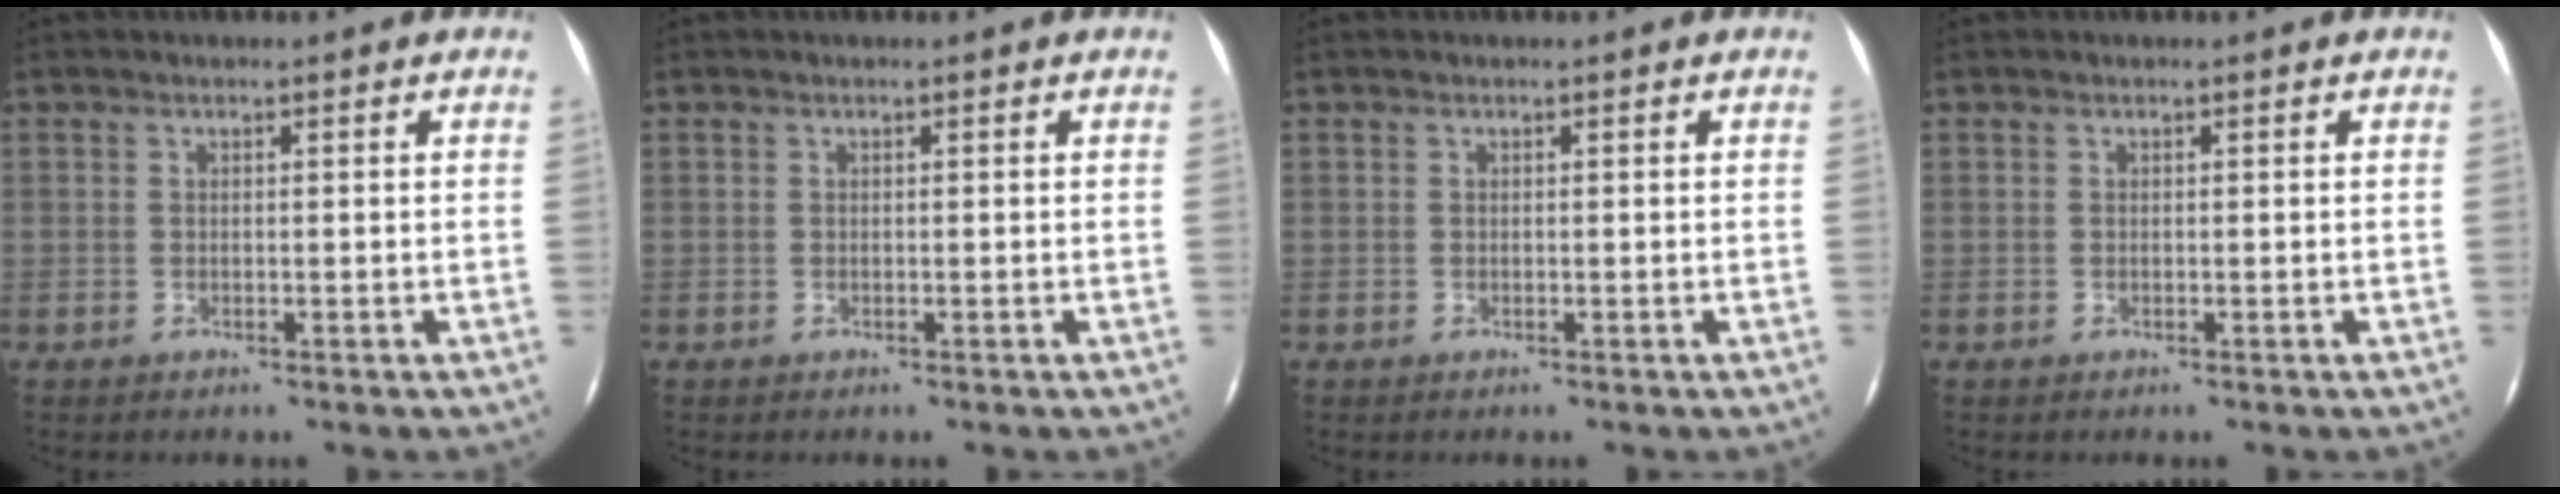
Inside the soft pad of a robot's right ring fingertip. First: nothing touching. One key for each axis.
{"total": 0.0}
{"total": 0.0}
{"total": 0.0}